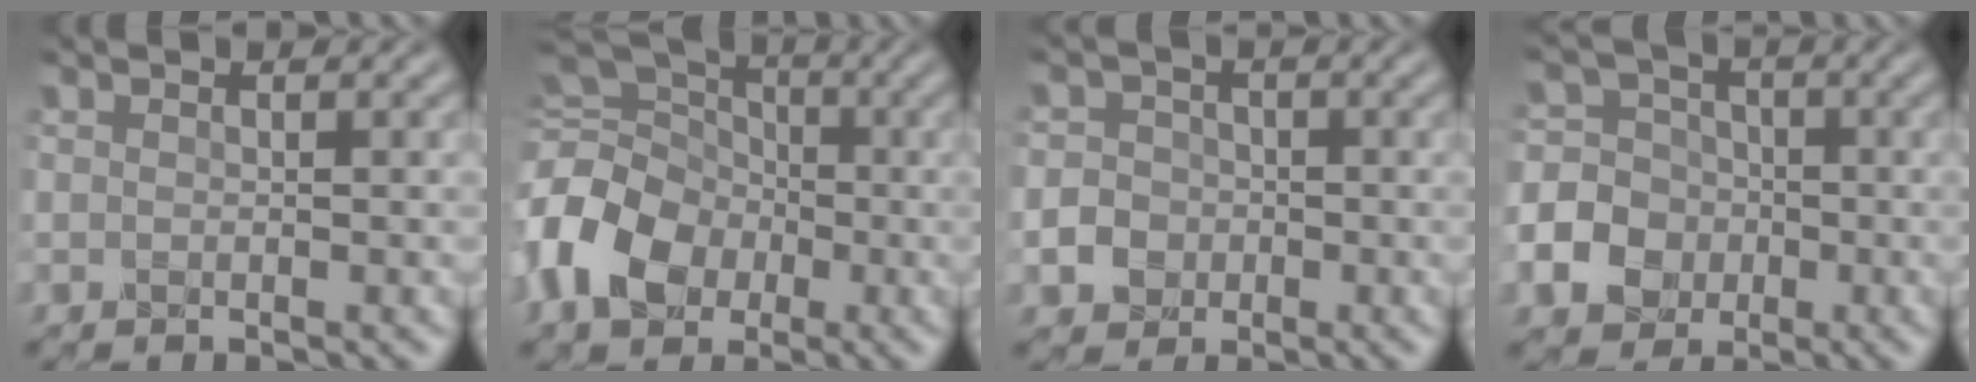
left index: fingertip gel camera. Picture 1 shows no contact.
{"total": 11.2, "force": [-2.5, 8.5, 6.9], "torque": [-0.159, -0.005, -0.056]}
{"total": 4.3, "force": [-1.5, 3.9, 1.0], "torque": [0.002, 0.002, -0.045]}
{"total": 10.2, "force": [-3.7, 9.0, 2.8], "torque": [-0.083, -0.013, -0.088]}